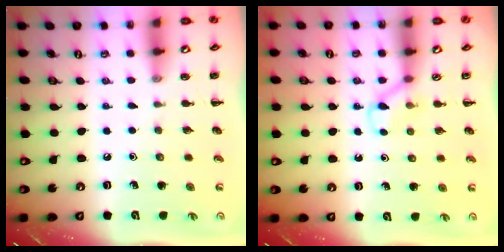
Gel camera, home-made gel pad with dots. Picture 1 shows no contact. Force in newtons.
{"total": 4.0, "press": 3.8, "slide": 1.2}